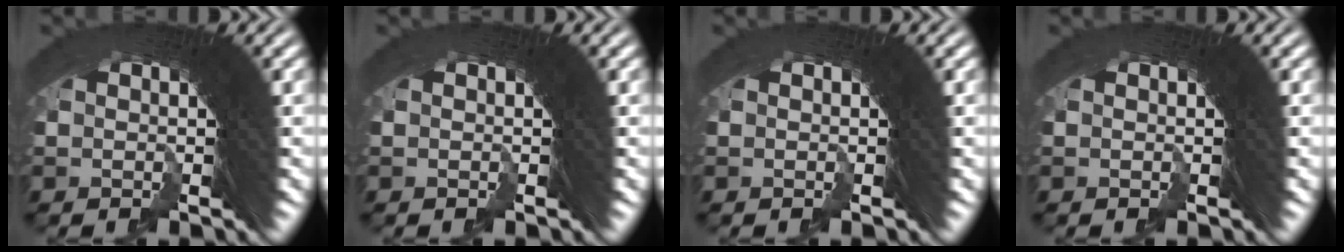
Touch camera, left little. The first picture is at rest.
{"total": 0.0}
{"total": 0.0}
{"total": 0.0}